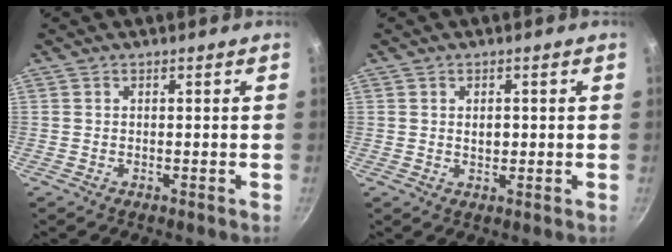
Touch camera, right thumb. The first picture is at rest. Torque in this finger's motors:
{"motor_torque": [-0.30, 0.03, 0.19, -0.02, 0.07]}